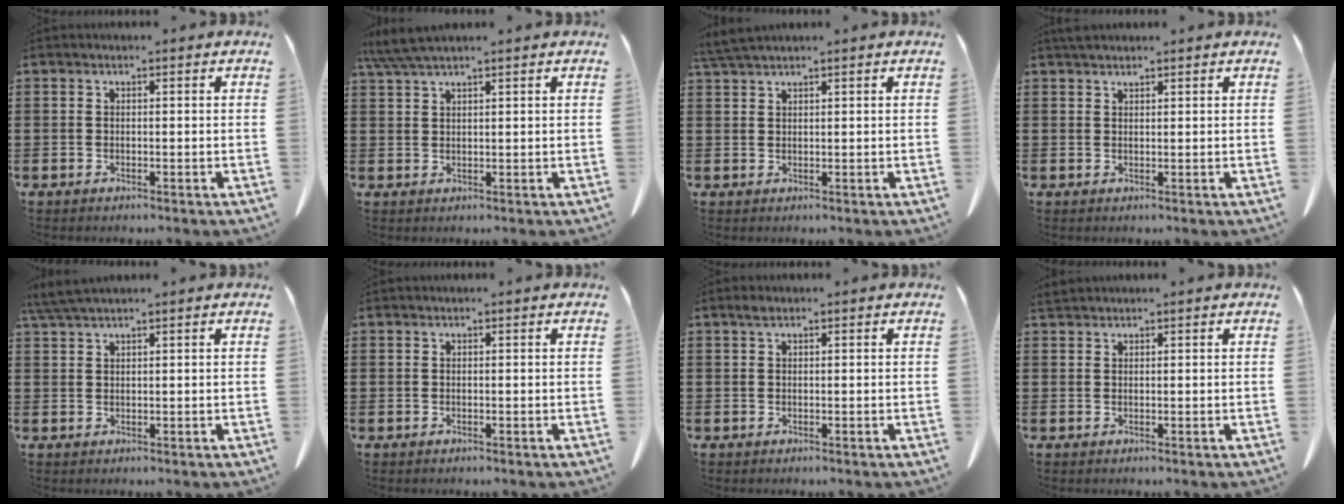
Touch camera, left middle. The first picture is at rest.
{"total": 3.9, "force": [3.0, 0.2, 2.4], "torque": [-0.053, -0.001, 0.057]}
{"total": 2.5, "force": [2.1, 0.0, 1.2], "torque": [-0.029, 0.002, 0.042]}
{"total": 1.3, "force": [1.2, 0.3, 0.2], "torque": [-0.007, 0.000, 0.024]}
{"total": 3.2, "force": [2.5, 0.1, 1.9], "torque": [-0.044, 0.001, 0.049]}
{"total": 0.0}
{"total": 0.8, "force": [0.5, 0.3, 0.6], "torque": [-0.013, 0.003, 0.009]}
{"total": 1.2, "force": [1.1, 0.1, 0.2], "torque": [-0.008, -0.002, 0.023]}